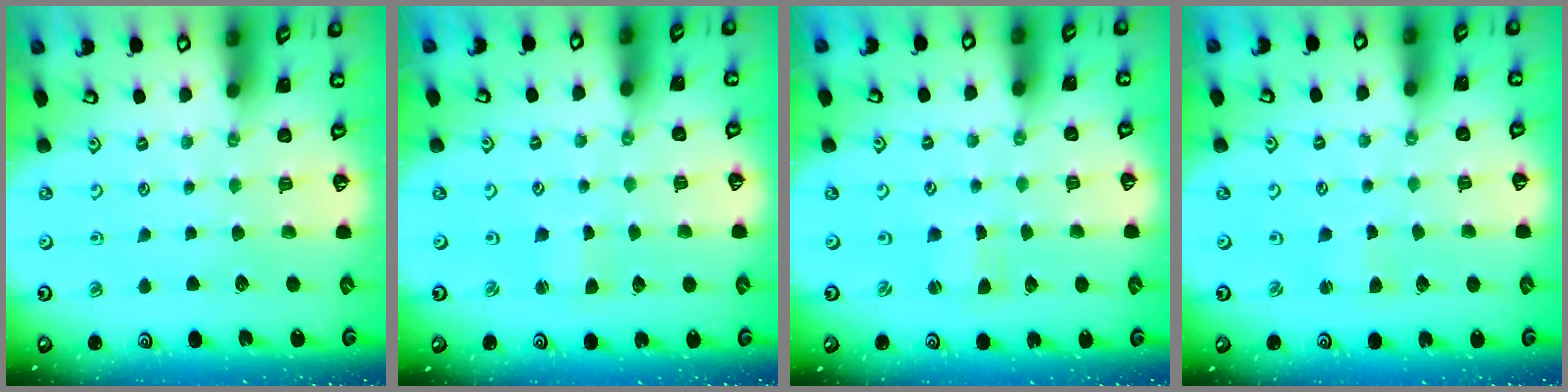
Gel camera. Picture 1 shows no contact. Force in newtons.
{"total": 1.7, "press": 1.7, "slide": 0.2}
{"total": 0.9, "press": 0.9, "slide": 0.0}
{"total": 1.5, "press": 1.4, "slide": 0.2}